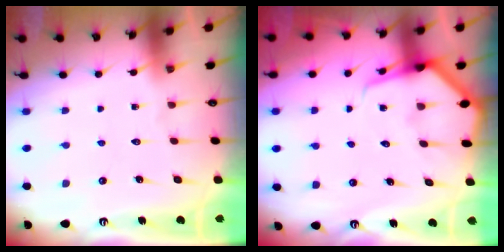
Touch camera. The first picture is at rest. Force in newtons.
{"total": 5.7, "press": 5.6, "slide": 0.6}